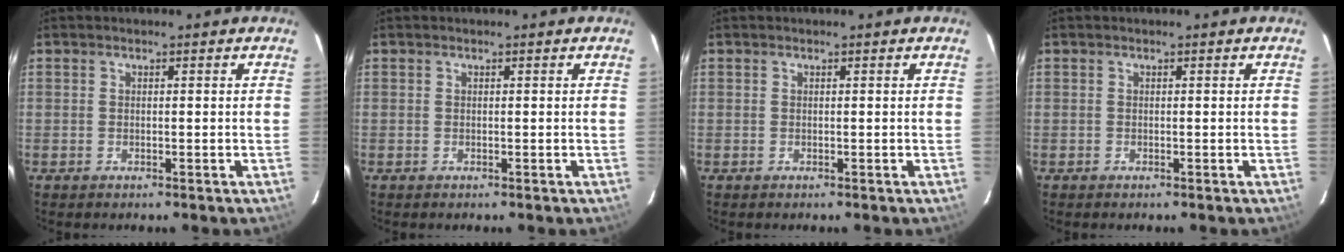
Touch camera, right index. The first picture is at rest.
{"total": 0.0}
{"total": 0.0}
{"total": 0.0}